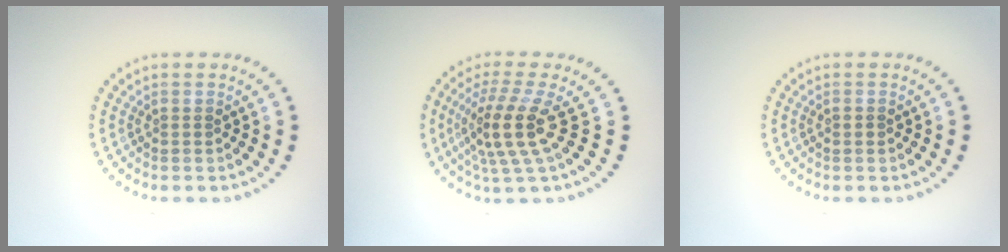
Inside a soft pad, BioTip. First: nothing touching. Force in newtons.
{"total": 4.5, "press": 3.4, "slide": 2.9}
{"total": 0.8, "press": 0.8, "slide": 0.2}